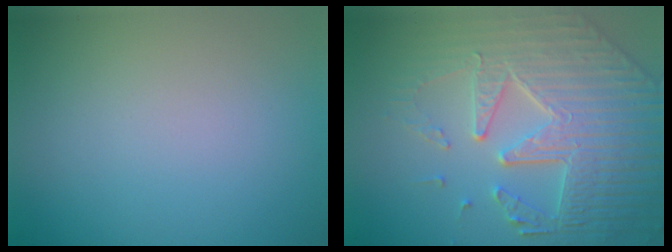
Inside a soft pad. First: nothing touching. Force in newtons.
{"total": 7.8, "press": 5.9, "slide": 5.1}